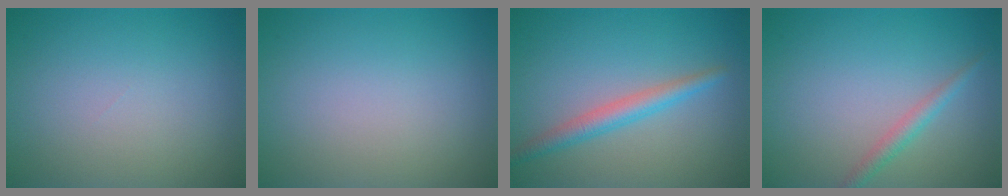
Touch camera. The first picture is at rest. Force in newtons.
{"total": 0.0}
{"total": 2.6, "press": 2.6, "slide": 0.1}
{"total": 1.6, "press": 1.6, "slide": 0.0}